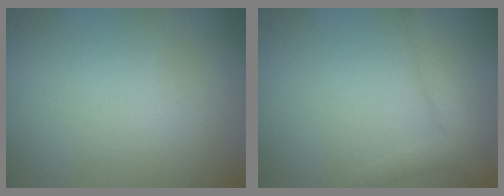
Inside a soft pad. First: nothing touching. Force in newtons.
{"total": 2.9, "press": 2.9, "slide": 0.2}